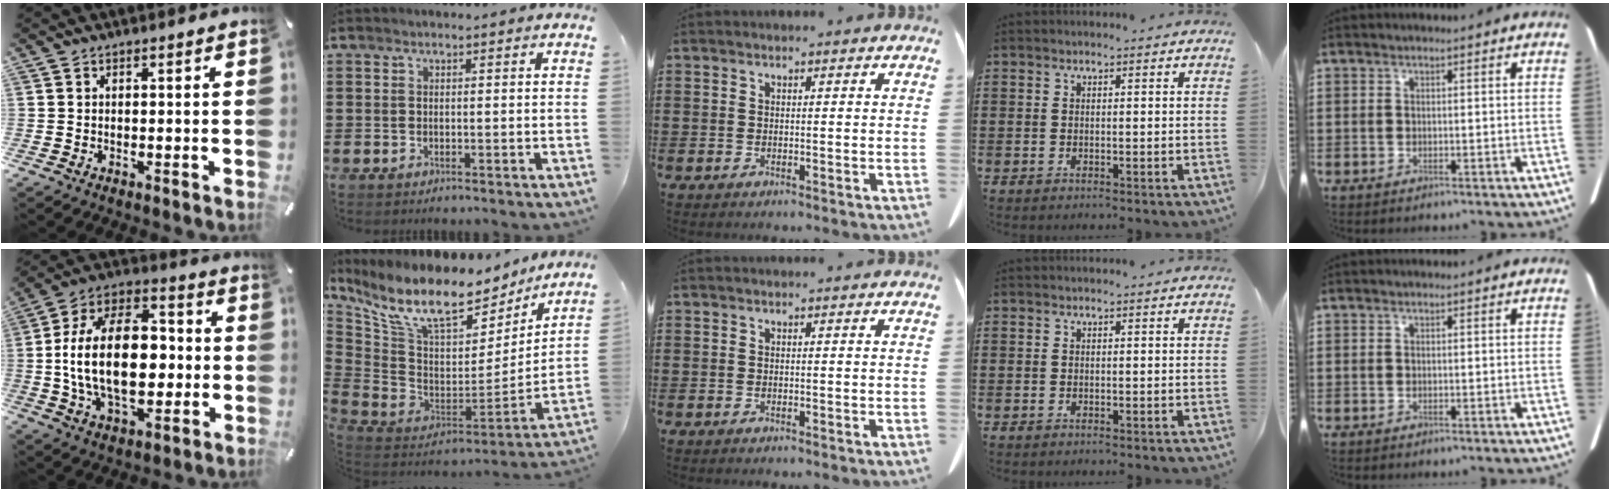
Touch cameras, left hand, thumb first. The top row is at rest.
{"thumb": {"total": 22.2, "force": [-1.6, 13.8, 17.3], "torque": [-0.330, 0.006, -0.029]}, "index": {"total": 12.5, "force": [8.4, 4.5, 8.2], "torque": [-0.174, -0.054, 0.146]}}